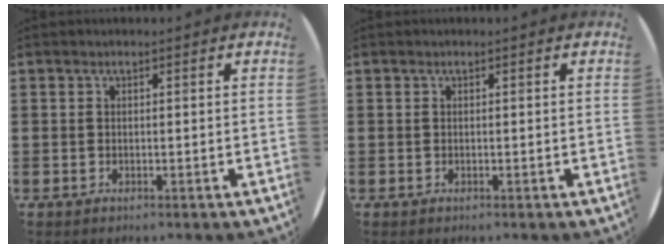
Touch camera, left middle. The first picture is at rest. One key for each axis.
{"total": 0.0}